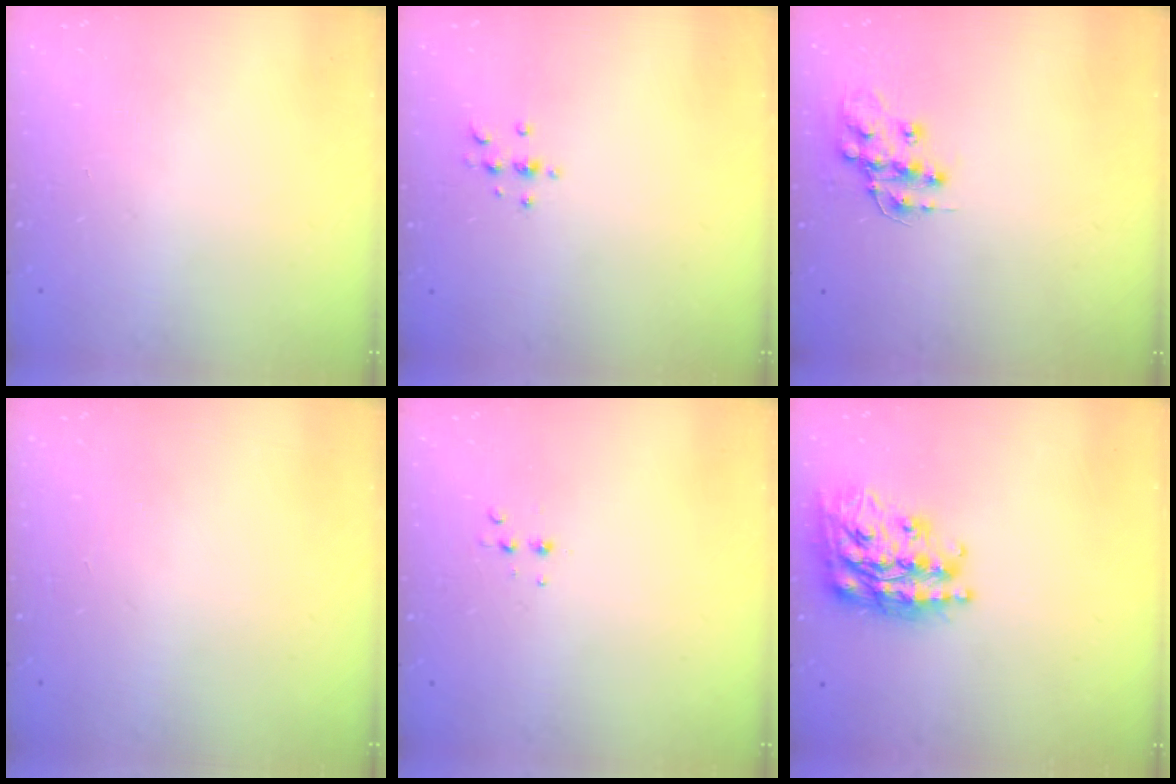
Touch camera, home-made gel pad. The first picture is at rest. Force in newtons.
{"total": 2.9, "press": 2.9, "slide": 0.4}
{"total": 12.7, "press": 12.6, "slide": 0.9}
{"total": 0.0}
{"total": 3.6, "press": 3.5, "slide": 1.1}
{"total": 22.0, "press": 21.9, "slide": 1.4}